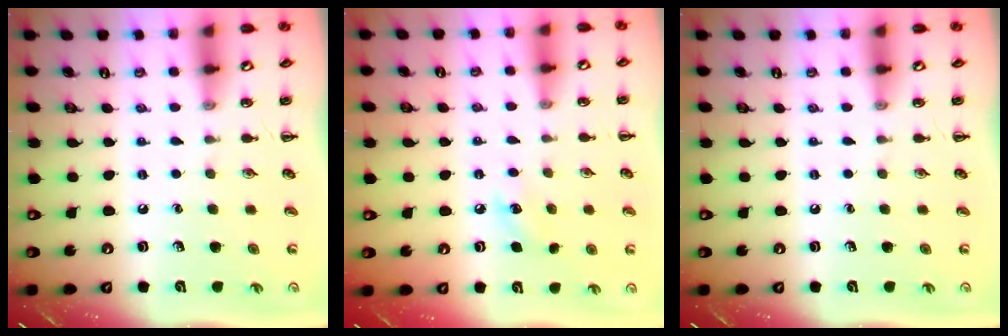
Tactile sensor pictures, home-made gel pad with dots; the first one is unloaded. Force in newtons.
{"total": 7.4, "press": 7.1, "slide": 2.1}
{"total": 0.0}